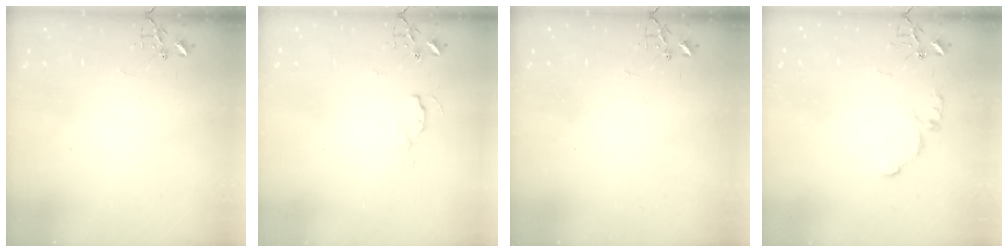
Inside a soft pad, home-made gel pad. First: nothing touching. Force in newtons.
{"total": 3.6, "press": 3.6, "slide": 0.4}
{"total": 0.0}
{"total": 7.2, "press": 7.1, "slide": 0.8}